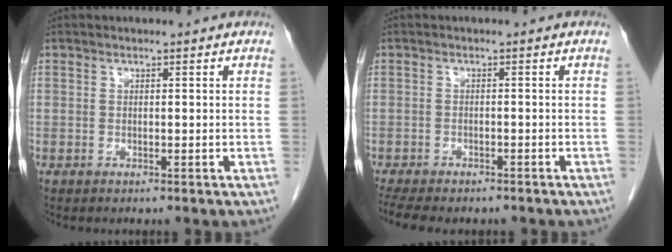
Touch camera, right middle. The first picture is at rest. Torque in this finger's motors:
{"motor_torque": [0.48, -0.34, 0.07, 0.04]}